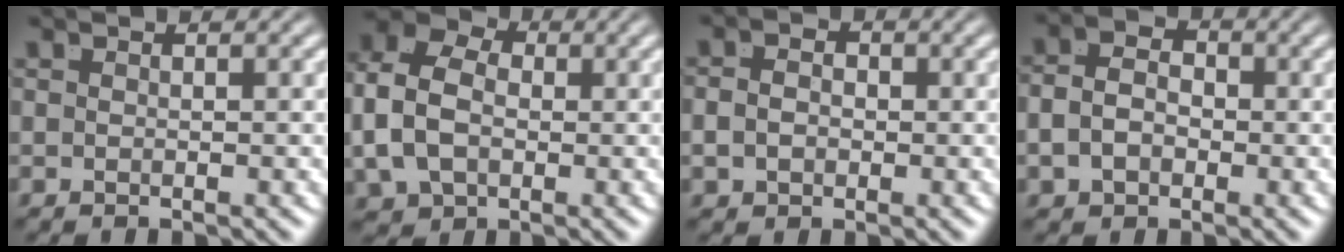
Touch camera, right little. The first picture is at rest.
{"total": 7.7, "force": [0.9, 6.2, 4.5], "torque": [-0.095, 0.000, 0.011]}
{"total": 2.0, "force": [-0.5, 1.4, 1.3], "torque": [-0.025, -0.007, -0.006]}
{"total": 4.6, "force": [-0.6, 3.5, 2.8], "torque": [-0.056, -0.008, -0.011]}